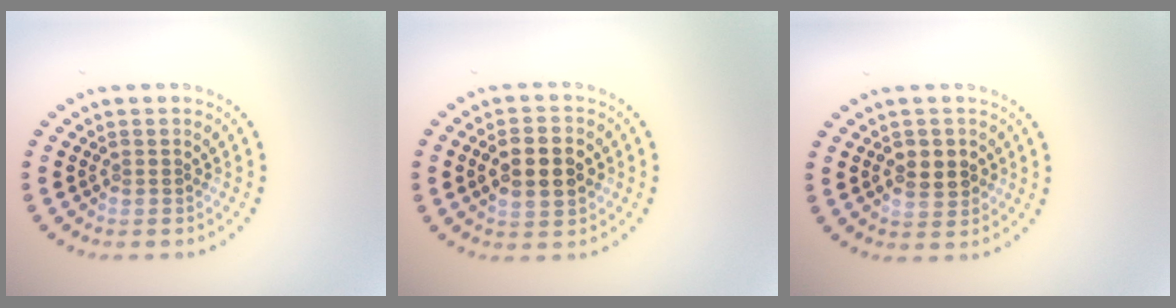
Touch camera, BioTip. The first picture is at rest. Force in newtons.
{"total": 4.5, "press": 4.5, "slide": 0.2}
{"total": 2.5, "press": 2.5, "slide": 0.2}